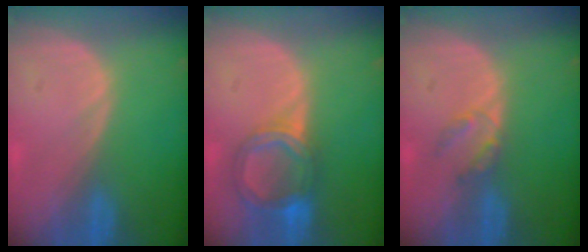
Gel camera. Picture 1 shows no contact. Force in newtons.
{"total": 6.4, "press": 5.9, "slide": 2.7}
{"total": 2.5, "press": 2.5, "slide": 0.3}